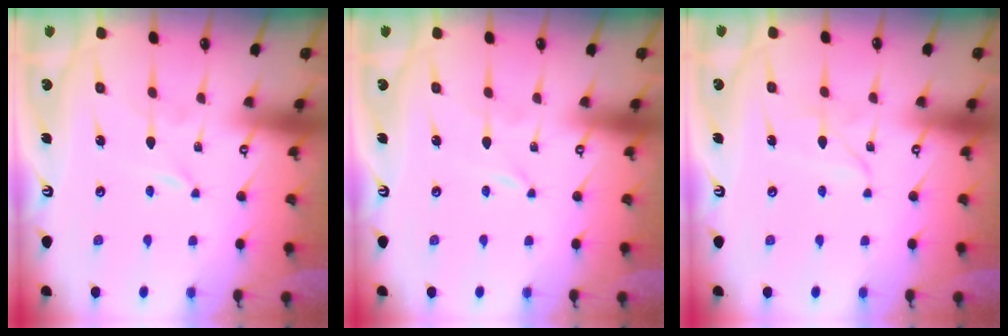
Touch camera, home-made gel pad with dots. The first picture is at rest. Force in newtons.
{"total": 0.0}
{"total": 2.1, "press": 2.1, "slide": 0.3}